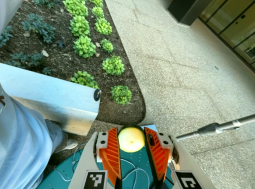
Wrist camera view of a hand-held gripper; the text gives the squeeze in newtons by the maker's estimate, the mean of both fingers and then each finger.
{"total": 10.6, "left": 11.6, "right": 9.5}